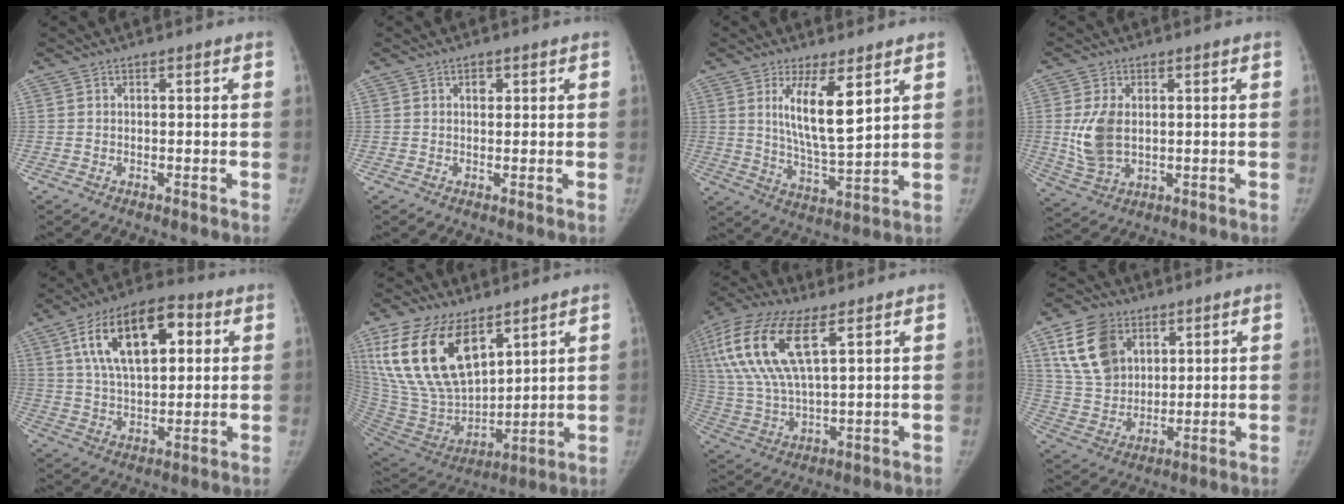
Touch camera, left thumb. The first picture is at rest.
{"total": 1.6, "force": [0.8, 1.1, 0.9], "torque": [-0.005, -0.002, 0.011]}
{"total": 10.9, "force": [4.7, 2.9, 9.4], "torque": [-0.156, -0.046, 0.095]}
{"total": 8.8, "force": [0.9, 5.7, 6.6], "torque": [-0.128, -0.007, 0.030]}
{"total": 18.2, "force": [6.5, 9.2, 14.4], "torque": [-0.217, 0.000, 0.108]}
{"total": 23.9, "force": [12.8, 12.9, 15.6], "torque": [-0.299, -0.047, 0.252]}
{"total": 20.2, "force": [8.2, 8.3, 16.5], "torque": [-0.367, -0.002, 0.158]}
{"total": 14.7, "force": [6.9, 10.4, 7.9], "torque": [-0.121, -0.021, 0.143]}